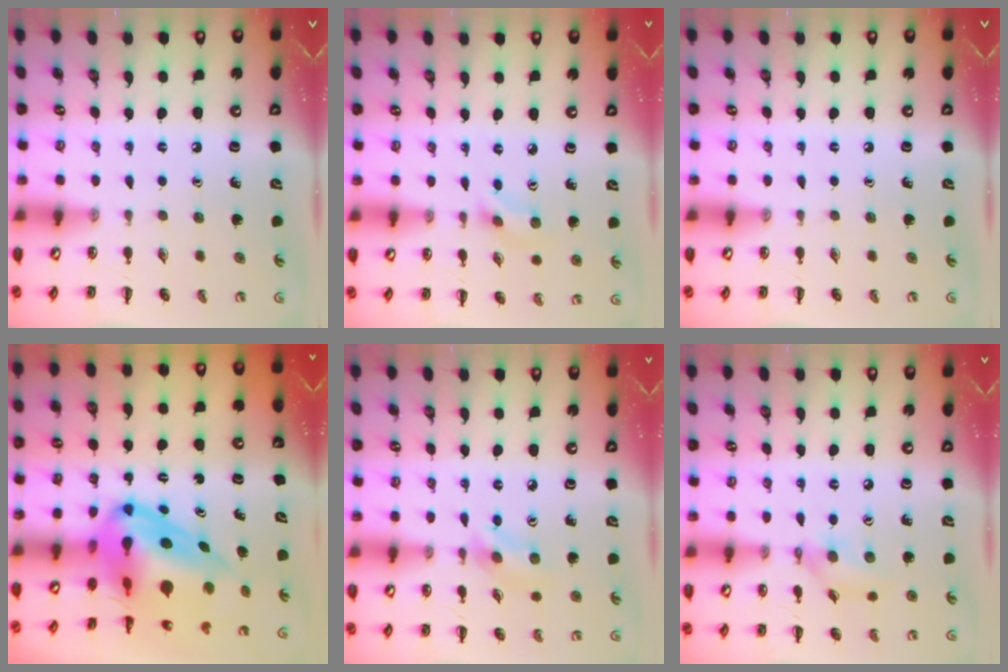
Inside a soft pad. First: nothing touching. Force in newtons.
{"total": 2.6, "press": 2.4, "slide": 1.0}
{"total": 0.0}
{"total": 11.5, "press": 10.9, "slide": 3.6}
{"total": 2.8, "press": 2.7, "slide": 0.6}
{"total": 8.6, "press": 8.5, "slide": 1.2}